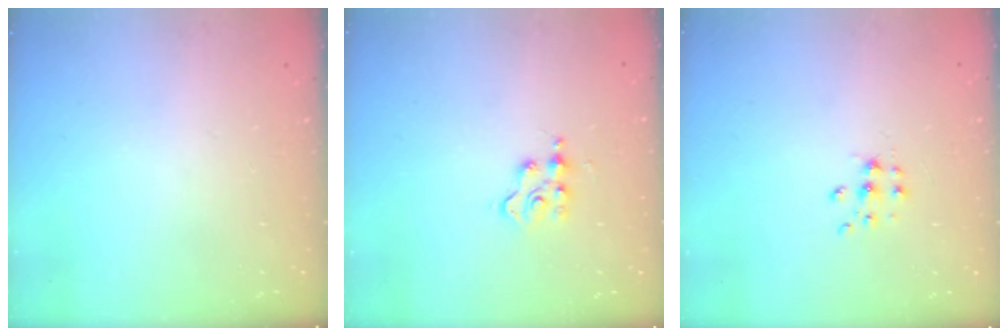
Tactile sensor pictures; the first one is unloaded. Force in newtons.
{"total": 3.4, "press": 3.4, "slide": 0.5}
{"total": 7.1, "press": 7.1, "slide": 0.6}